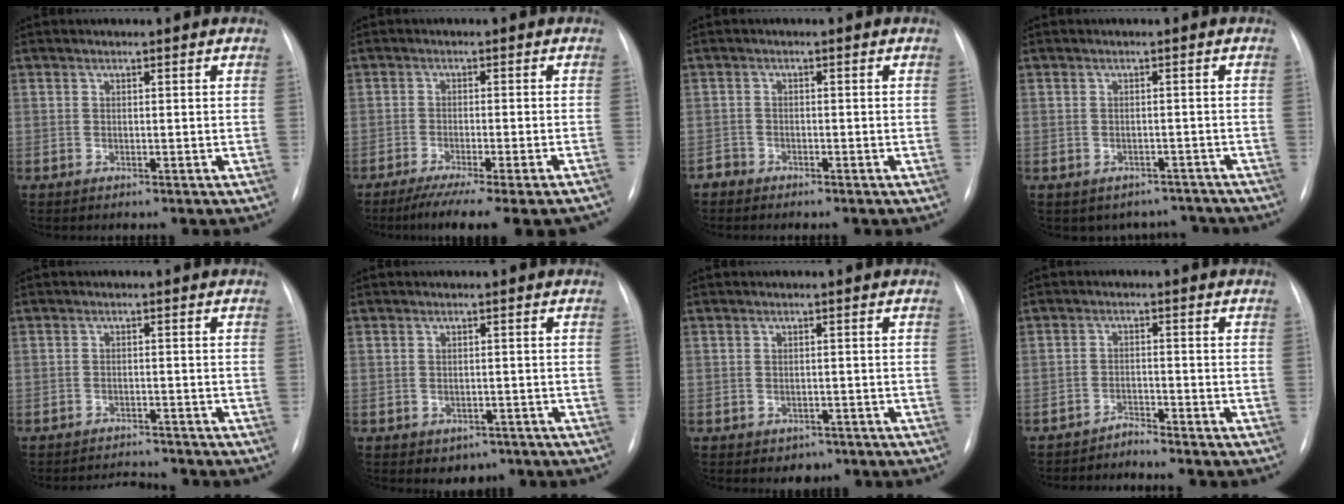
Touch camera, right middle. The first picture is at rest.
{"total": 13.9, "force": [-11.8, 0.3, 7.4], "torque": [-0.082, -0.025, -0.164]}
{"total": 1.3, "force": [-1.1, 0.5, -0.3], "torque": [0.007, 0.000, -0.023]}
{"total": 5.7, "force": [-4.9, 3.0, -0.2], "torque": [0.021, 0.027, -0.054]}
{"total": 3.5, "force": [-3.5, 0.1, -0.2], "torque": [0.000, -0.006, -0.053]}
{"total": 2.8, "force": [-1.6, 2.1, 1.0], "torque": [-0.008, 0.004, -0.011]}
{"total": 2.1, "force": [-1.3, 1.6, 0.6], "torque": [-0.007, 0.004, -0.009]}
{"total": 2.2, "force": [-2.1, -0.7, -0.5], "torque": [0.014, -0.011, -0.036]}